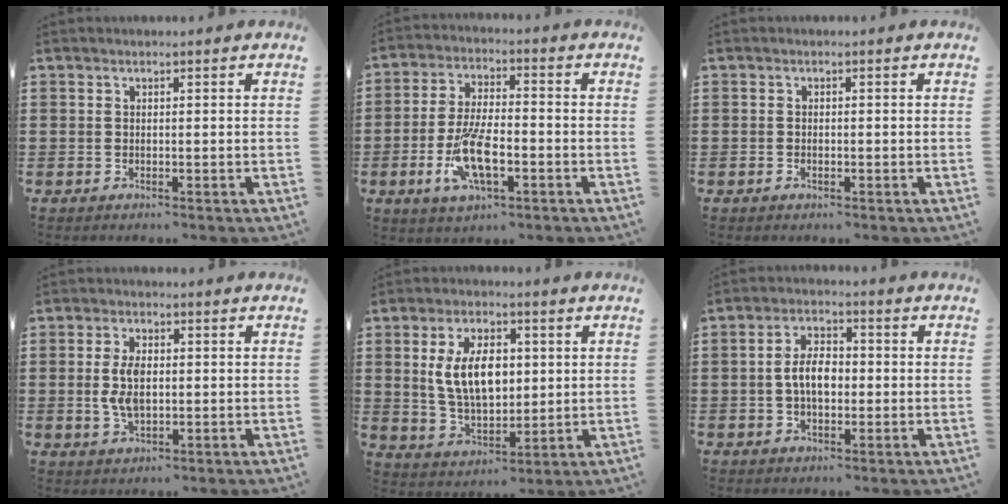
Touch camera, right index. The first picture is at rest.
{"total": 9.7, "force": [-3.2, 3.7, 8.3], "torque": [-0.180, -0.009, -0.060]}
{"total": 0.5, "force": [-0.3, 0.3, 0.3], "torque": [-0.007, -0.002, -0.005]}
{"total": 5.4, "force": [0.1, 2.8, 4.7], "torque": [-0.106, 0.002, -0.003]}
{"total": 9.7, "force": [1.7, 5.5, 7.8], "torque": [-0.164, 0.009, 0.028]}
{"total": 5.7, "force": [-0.4, 3.2, 4.8], "torque": [-0.089, 0.004, -0.013]}